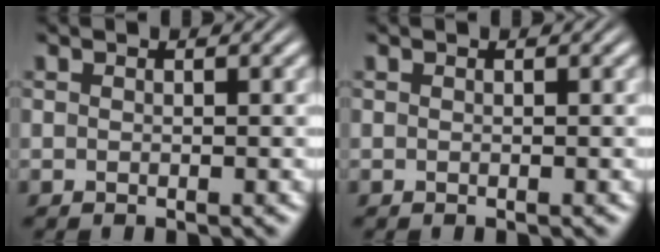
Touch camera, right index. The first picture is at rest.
{"total": 0.0}